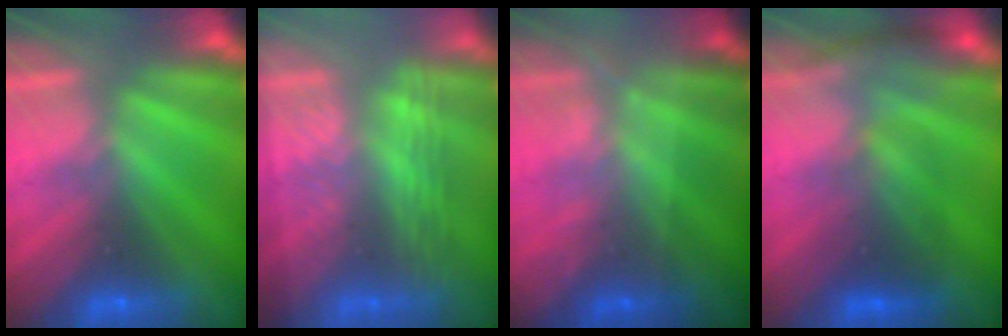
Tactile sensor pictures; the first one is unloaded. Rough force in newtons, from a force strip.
{"total": 2.7}
{"total": 1.7}
{"total": 2.8}